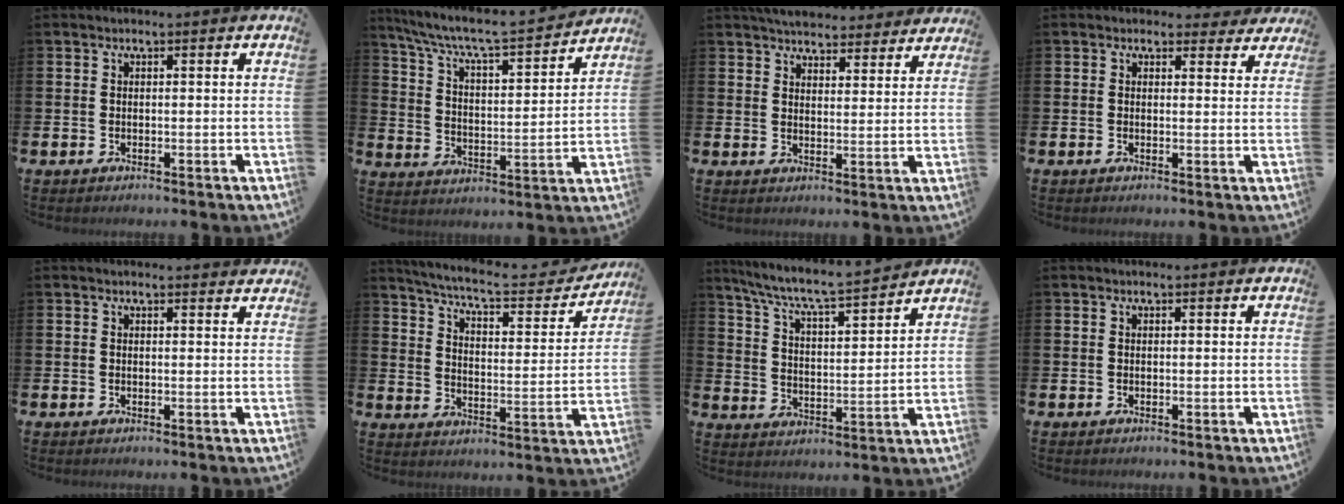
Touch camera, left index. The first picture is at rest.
{"total": 7.4, "force": [6.8, 0.9, 2.9], "torque": [-0.088, -0.053, 0.111]}
{"total": 5.3, "force": [5.2, 1.2, 0.4], "torque": [-0.024, -0.030, 0.093]}
{"total": 2.2, "force": [1.8, 1.2, 0.2], "torque": [-0.001, -0.005, 0.028]}
{"total": 1.0, "force": [1.0, 0.2, 0.1], "torque": [0.007, -0.004, 0.016]}
{"total": 7.2, "force": [6.5, 1.4, 2.7], "torque": [-0.077, -0.047, 0.106]}
{"total": 7.2, "force": [6.8, 0.5, 2.5], "torque": [-0.080, -0.054, 0.114]}
{"total": 0.0}